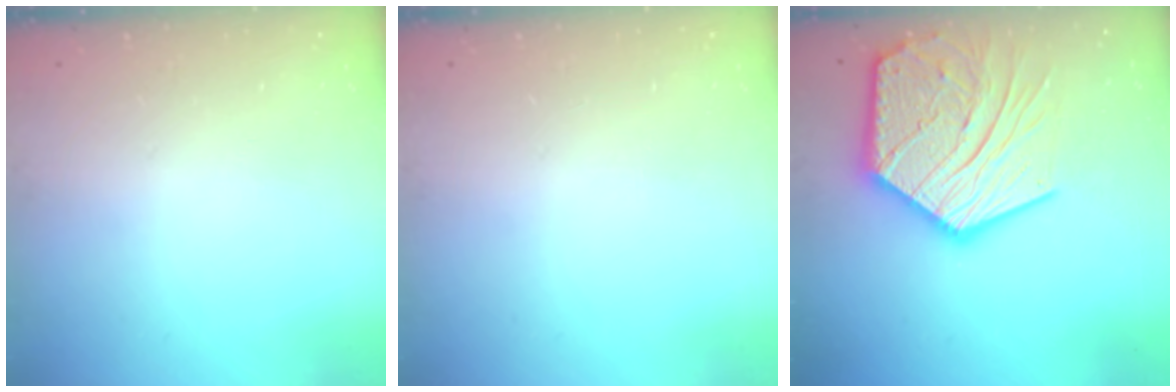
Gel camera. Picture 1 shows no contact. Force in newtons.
{"total": 0.0}
{"total": 25.6, "press": 25.5, "slide": 2.3}